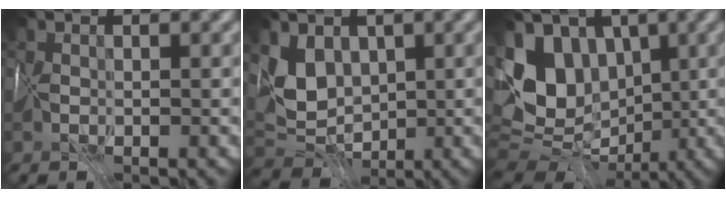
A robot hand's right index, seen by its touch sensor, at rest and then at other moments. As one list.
[{"total": 3.0, "force": [1.8, 2.2, 1.1], "torque": [-0.029, -0.003, 0.035]}, {"total": 9.1, "force": [1.7, 6.9, 5.7], "torque": [-0.114, 0.009, 0.019]}]